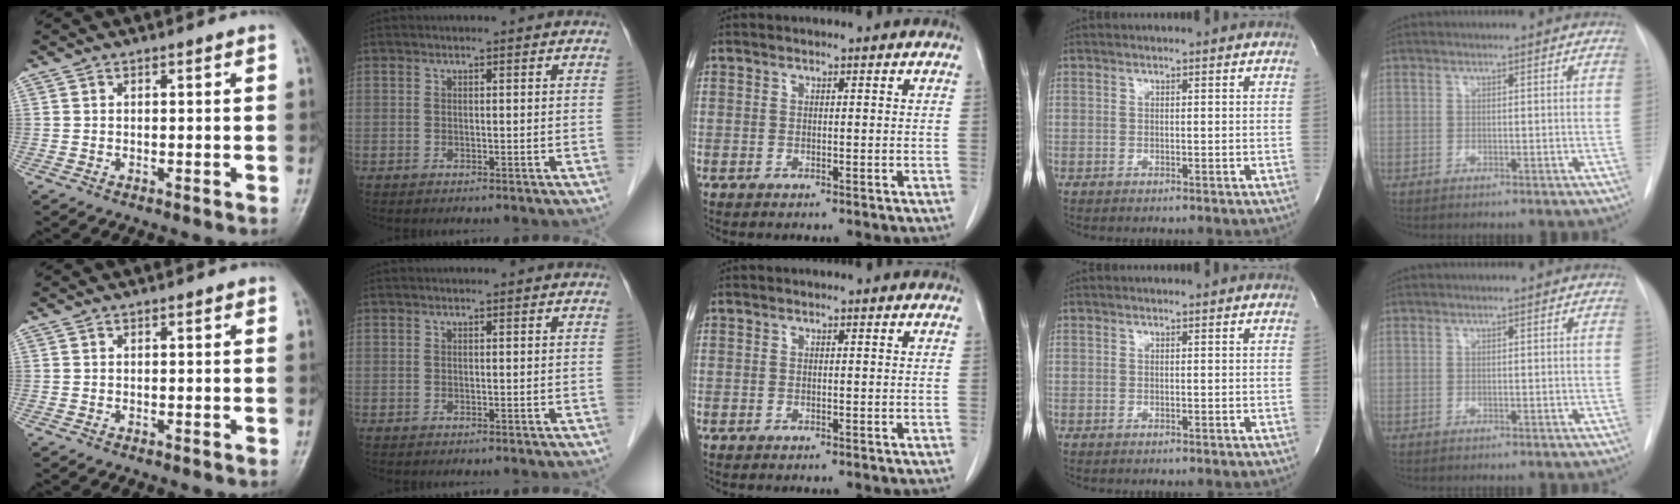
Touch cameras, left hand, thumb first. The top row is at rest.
{}